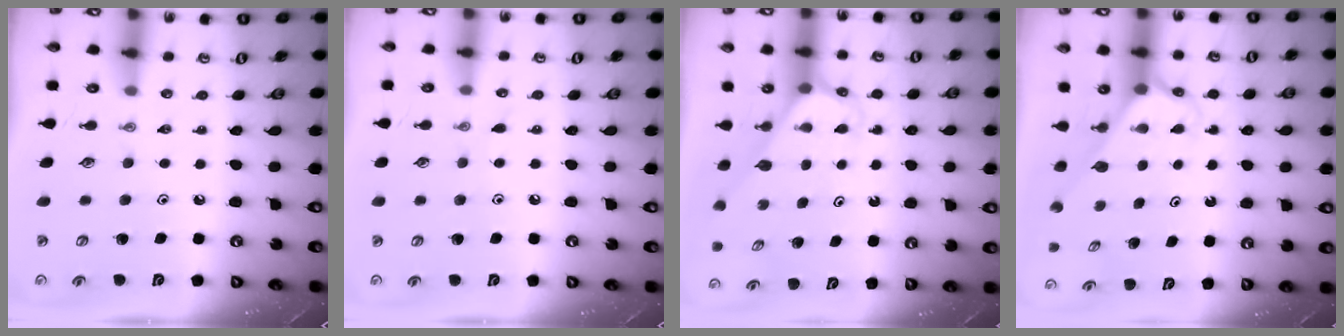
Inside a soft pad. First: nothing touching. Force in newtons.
{"total": 3.7, "press": 3.7, "slide": 0.5}
{"total": 3.1, "press": 3.1, "slide": 0.2}
{"total": 2.6, "press": 2.6, "slide": 0.1}